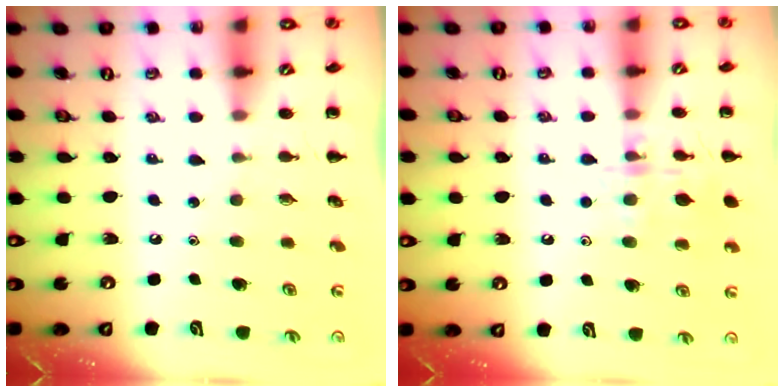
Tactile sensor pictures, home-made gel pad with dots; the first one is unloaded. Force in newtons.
{"total": 12.2, "press": 12.1, "slide": 1.0}